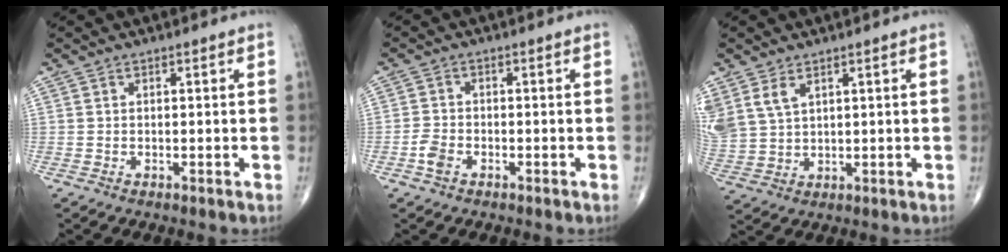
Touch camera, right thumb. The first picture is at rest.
{"total": 2.7, "force": [-1.5, 1.6, 1.6], "torque": [-0.038, 0.007, -0.031]}
{"total": 8.1, "force": [4.1, 5.0, 5.0], "torque": [-0.113, -0.006, 0.097]}